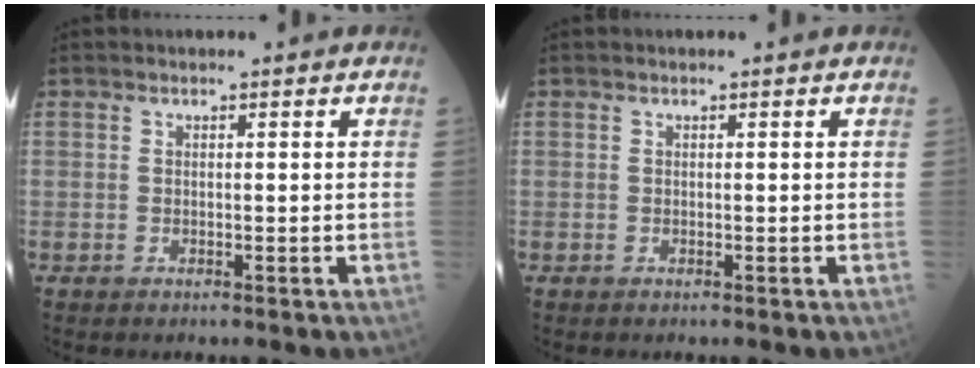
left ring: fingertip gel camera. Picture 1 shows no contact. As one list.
[{"total": 0.0}]